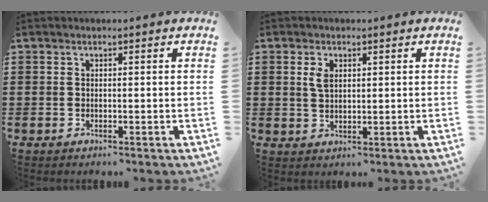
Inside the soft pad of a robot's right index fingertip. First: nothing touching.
{"total": 2.7, "force": [0.9, 1.4, 2.1], "torque": [-0.046, 0.005, 0.016]}